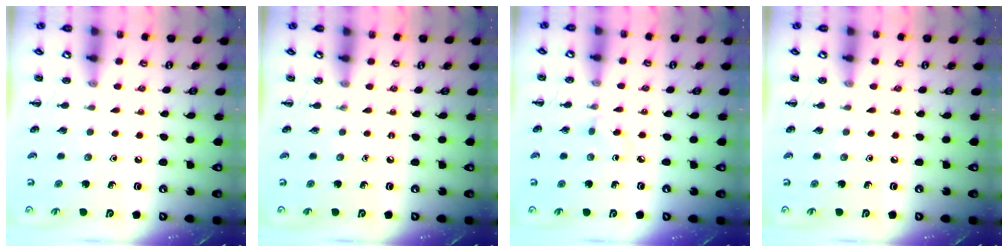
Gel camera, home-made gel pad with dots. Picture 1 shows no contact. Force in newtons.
{"total": 0.0}
{"total": 2.2, "press": 1.9, "slide": 1.1}
{"total": 0.0}